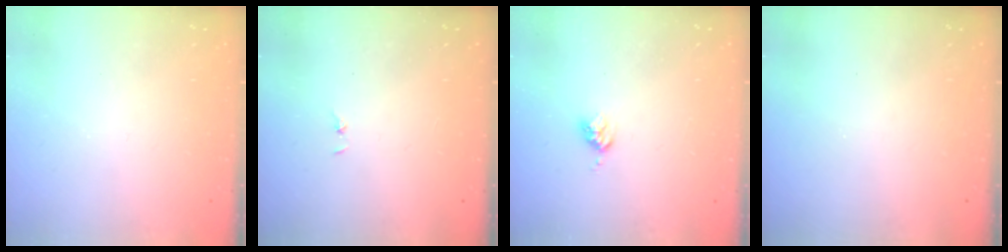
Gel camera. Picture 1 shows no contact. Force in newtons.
{"total": 0.7, "press": 0.7, "slide": 0.1}
{"total": 3.7, "press": 3.6, "slide": 0.5}
{"total": 0.0}